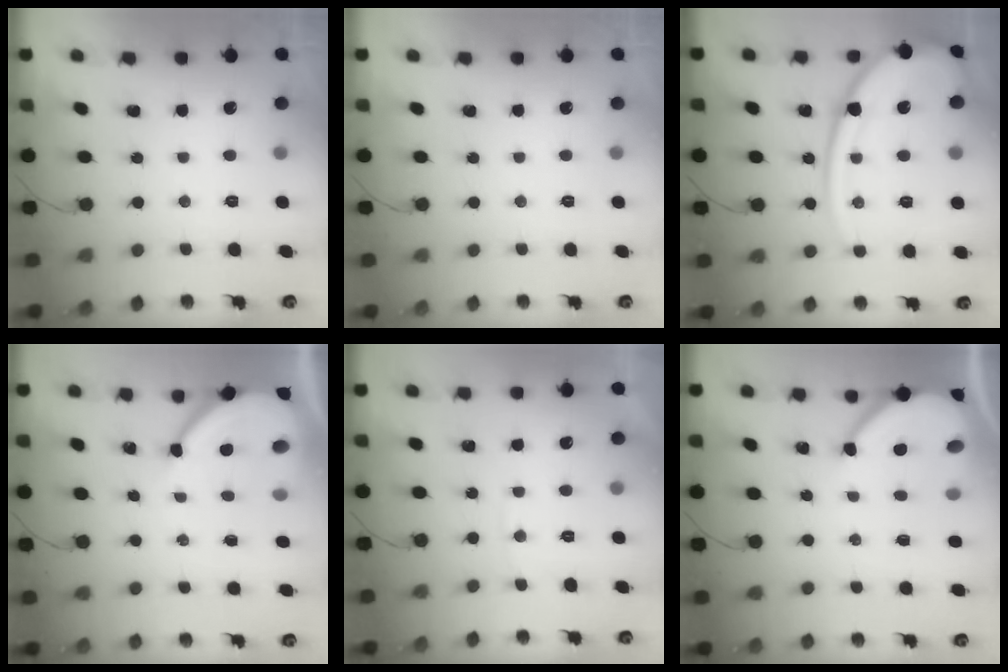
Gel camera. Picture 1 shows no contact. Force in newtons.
{"total": 0.0}
{"total": 18.9, "press": 18.8, "slide": 1.9}
{"total": 10.6, "press": 10.5, "slide": 1.3}
{"total": 4.3, "press": 4.3, "slide": 0.7}
{"total": 7.6, "press": 7.5, "slide": 0.6}